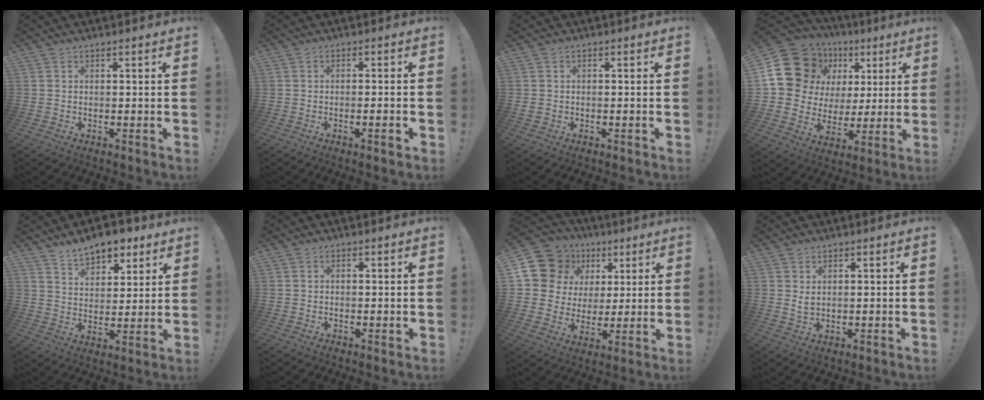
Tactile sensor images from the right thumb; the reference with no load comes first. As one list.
[{"total": 3.0, "force": [-1.2, 0.2, 2.8], "torque": [-0.044, -0.001, -0.018]}, {"total": 1.1, "force": [-0.7, 0.7, 0.4], "torque": [-0.010, 0.003, -0.012]}, {"total": 18.9, "force": [8.1, 15.1, 8.1], "torque": [-0.119, -0.038, 0.181]}, {"total": 10.0, "force": [7.7, 5.0, 3.9], "torque": [-0.059, -0.048, 0.146]}, {"total": 0.7, "force": [0.0, 0.5, 0.4], "torque": [-0.012, 0.005, 0.000]}, {"total": 15.2, "force": [6.8, 12.5, 5.2], "torque": [-0.081, -0.027, 0.148]}, {"total": 2.6, "force": [1.6, 1.3, 1.6], "torque": [-0.018, -0.005, 0.025]}]